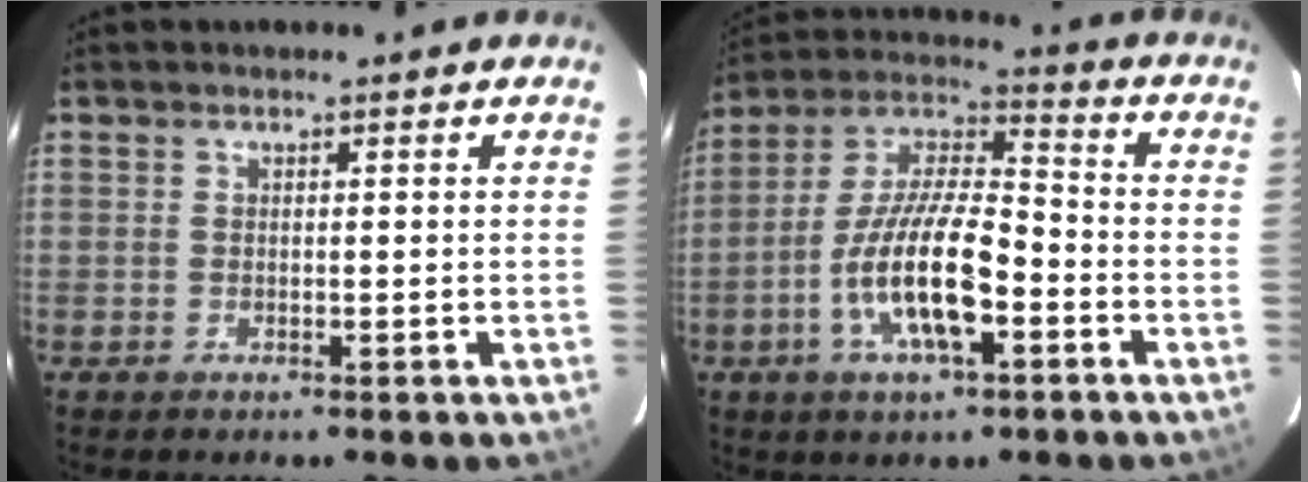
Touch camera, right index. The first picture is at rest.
{"total": 15.7, "force": [-5.6, 5.0, 13.8], "torque": [-0.278, -0.005, -0.108]}